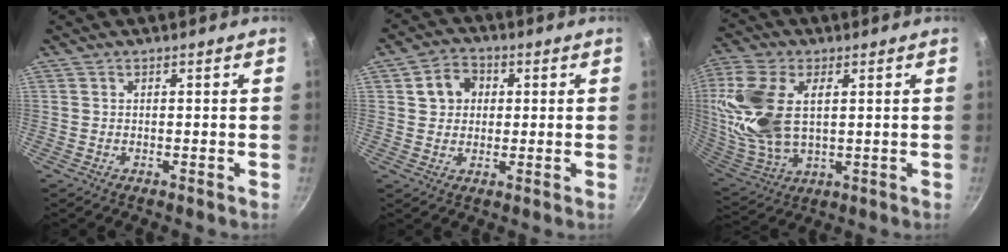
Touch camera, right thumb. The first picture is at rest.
{"total": 6.5, "force": [1.4, 5.4, 3.3], "torque": [-0.031, 0.005, 0.018]}
{"total": 18.7, "force": [2.8, 10.6, 15.1], "torque": [-0.344, -0.006, 0.060]}